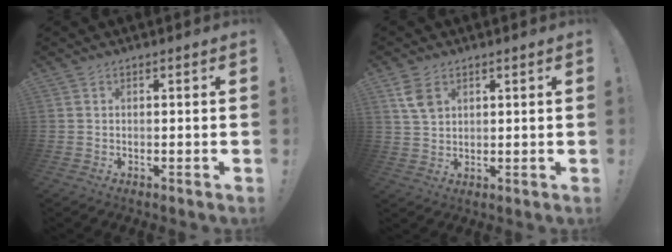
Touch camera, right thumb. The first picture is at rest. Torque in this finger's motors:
{"motor_torque": [-0.02, 0.06, -0.01, 0.19, 0.02]}